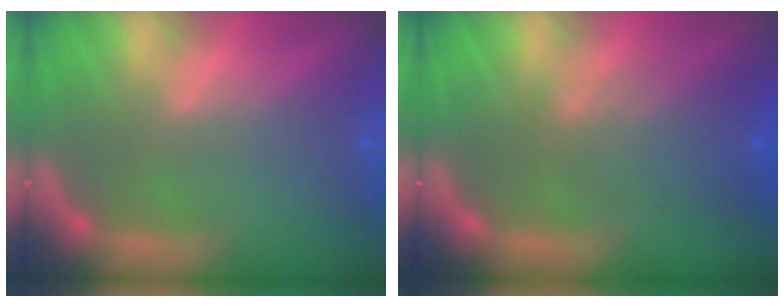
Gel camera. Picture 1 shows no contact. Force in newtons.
{"total": 4.6}